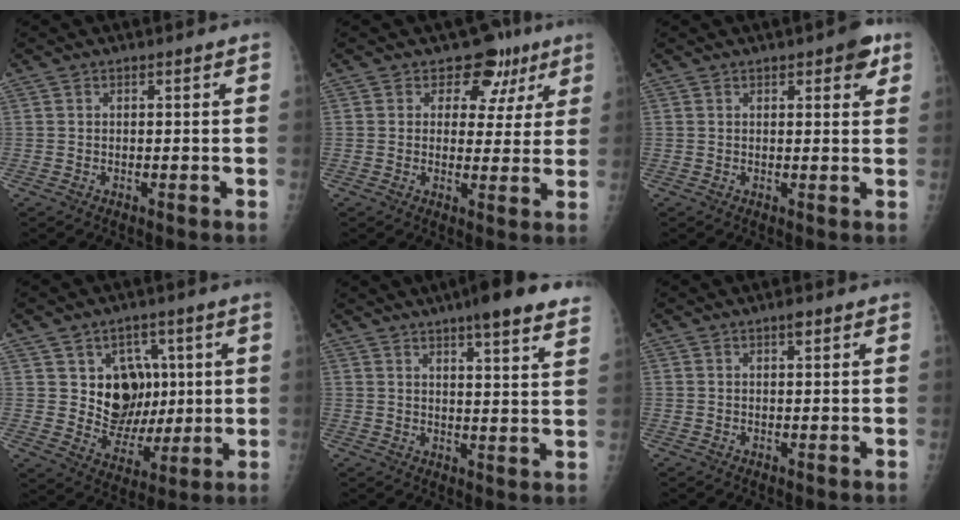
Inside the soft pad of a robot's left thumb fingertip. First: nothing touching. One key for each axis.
{"total": 7.5, "fx": 4.5, "fy": 5.7, "fz": 2.0, "tx": 0.019, "ty": -0.014, "tz": 0.050}
{"total": 4.4, "fx": 2.4, "fy": 1.7, "fz": 3.3, "tx": -0.025, "ty": -0.006, "tz": 0.024}
{"total": 11.2, "fx": 2.9, "fy": 9.5, "fz": 5.2, "tx": -0.028, "ty": -0.012, "tz": 0.060}
{"total": 12.9, "fx": 9.4, "fy": 1.9, "fz": 8.7, "tx": -0.097, "ty": -0.031, "tz": 0.114}
{"total": 1.2, "fx": 0.7, "fy": 0.3, "fz": 0.9, "tx": -0.012, "ty": 0.000, "tz": 0.010}